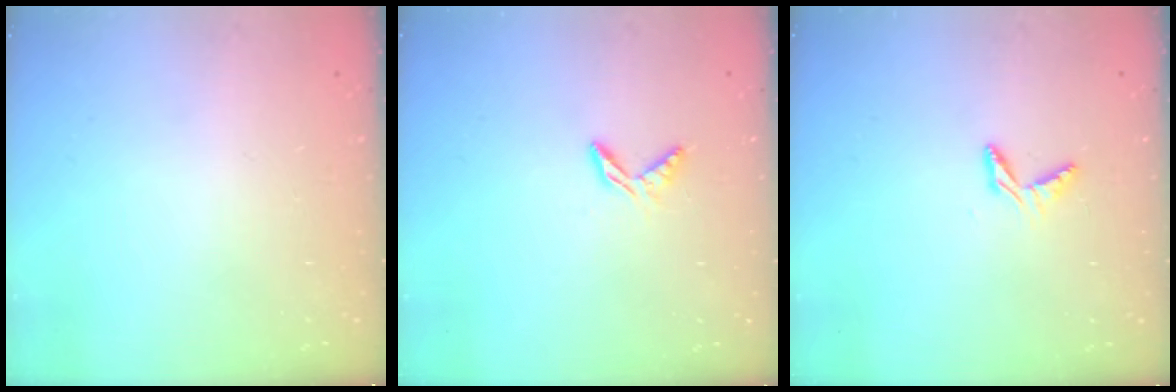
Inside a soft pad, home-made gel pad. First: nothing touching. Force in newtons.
{"total": 4.6, "press": 4.6, "slide": 0.4}
{"total": 5.1, "press": 5.1, "slide": 0.5}